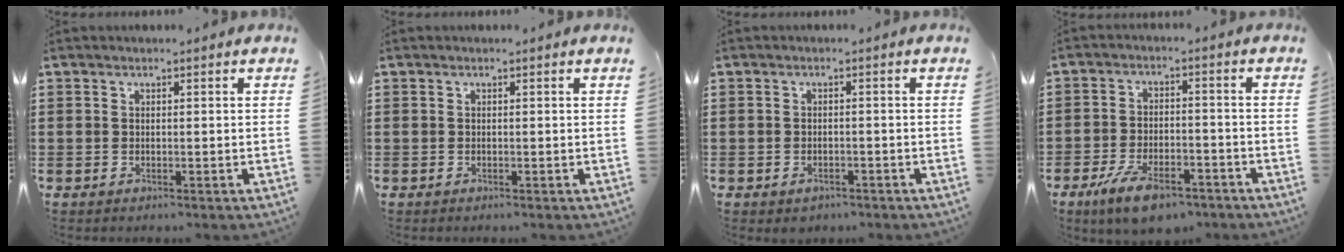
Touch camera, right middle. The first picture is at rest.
{"total": 0.0}
{"total": 1.0, "force": [-0.7, 0.6, 0.2], "torque": [-0.008, -0.002, -0.016]}
{"total": 7.0, "force": [-5.0, 2.4, 4.3], "torque": [-0.092, 0.002, -0.094]}